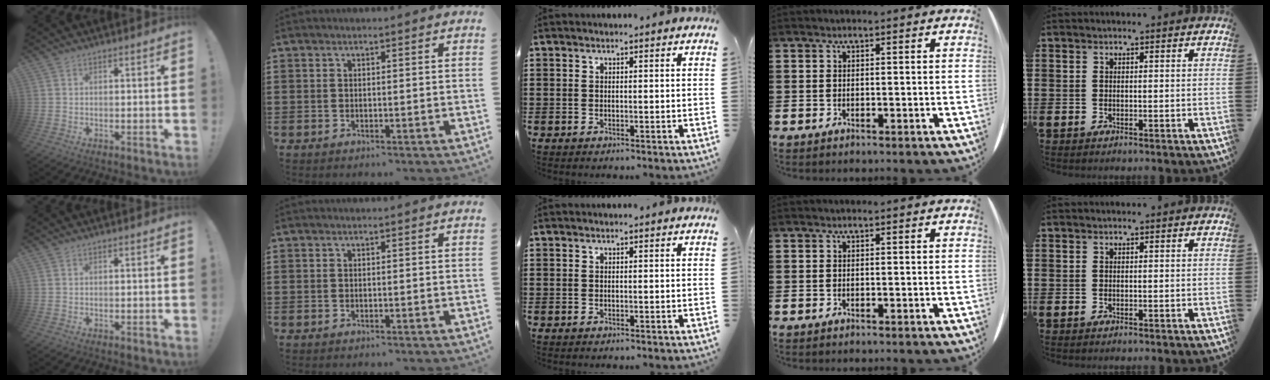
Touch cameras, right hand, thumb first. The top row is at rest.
{}